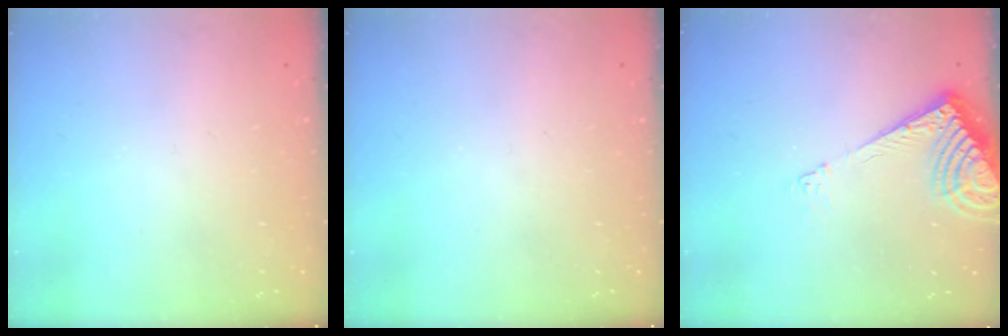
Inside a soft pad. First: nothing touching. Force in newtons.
{"total": 0.0}
{"total": 9.2, "press": 9.2, "slide": 0.7}